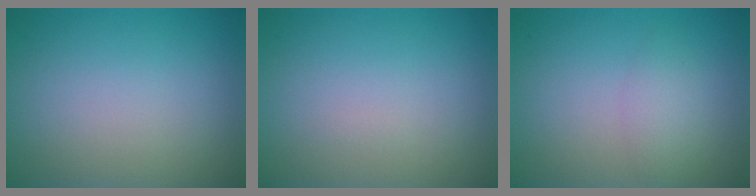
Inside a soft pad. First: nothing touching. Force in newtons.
{"total": 0.0}
{"total": 1.9, "press": 1.9, "slide": 0.1}